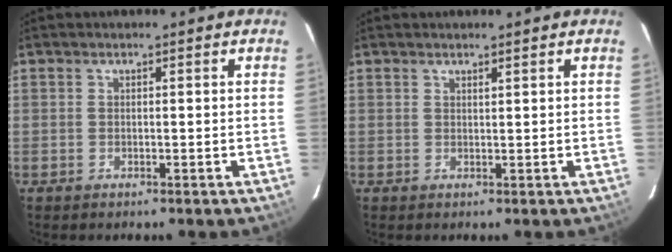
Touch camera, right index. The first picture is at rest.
{"total": 0.7, "force": [0.7, -0.1, 0.2], "torque": [-0.003, -0.005, 0.012]}